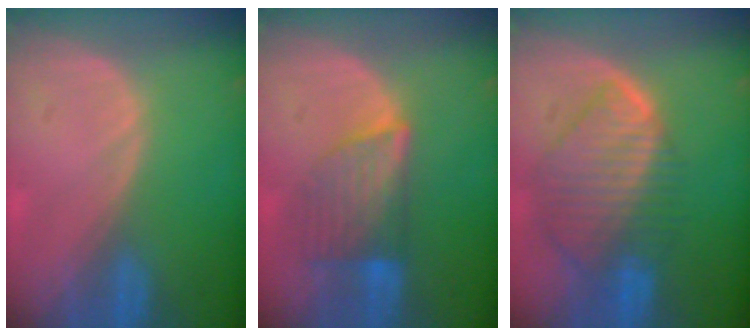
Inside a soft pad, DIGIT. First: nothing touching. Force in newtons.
{"total": 6.9, "press": 6.4, "slide": 2.6}
{"total": 10.0, "press": 8.7, "slide": 4.9}